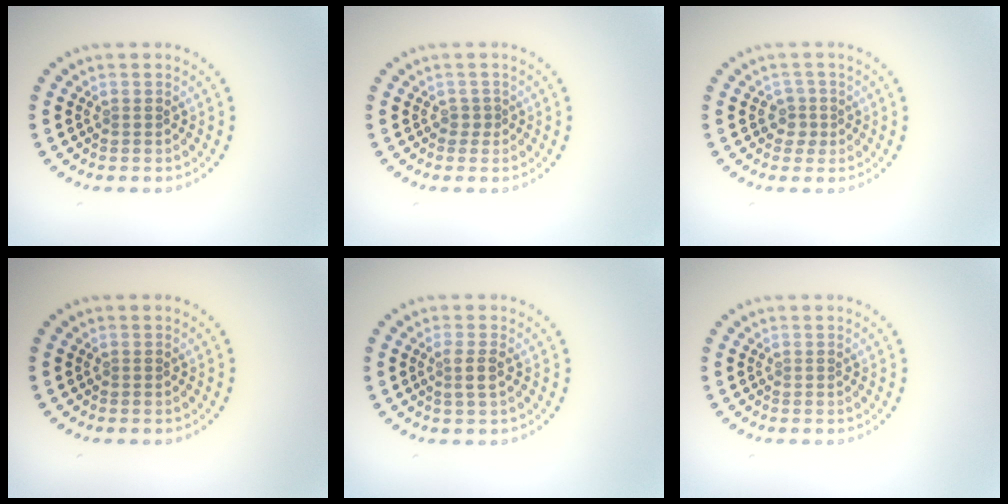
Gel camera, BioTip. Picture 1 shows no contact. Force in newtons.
{"total": 0.6, "press": 0.2, "slide": 0.6}
{"total": 1.7, "press": 1.3, "slide": 1.0}
{"total": 0.0}
{"total": 1.6, "press": 1.3, "slide": 0.9}
{"total": 0.0}